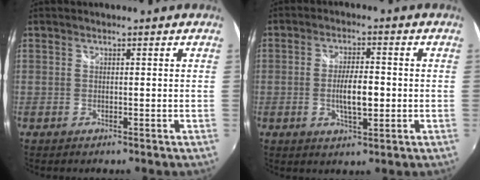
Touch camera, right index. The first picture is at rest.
{"total": 6.5, "force": [-0.9, 2.0, 6.1], "torque": [-0.114, -0.003, -0.015]}